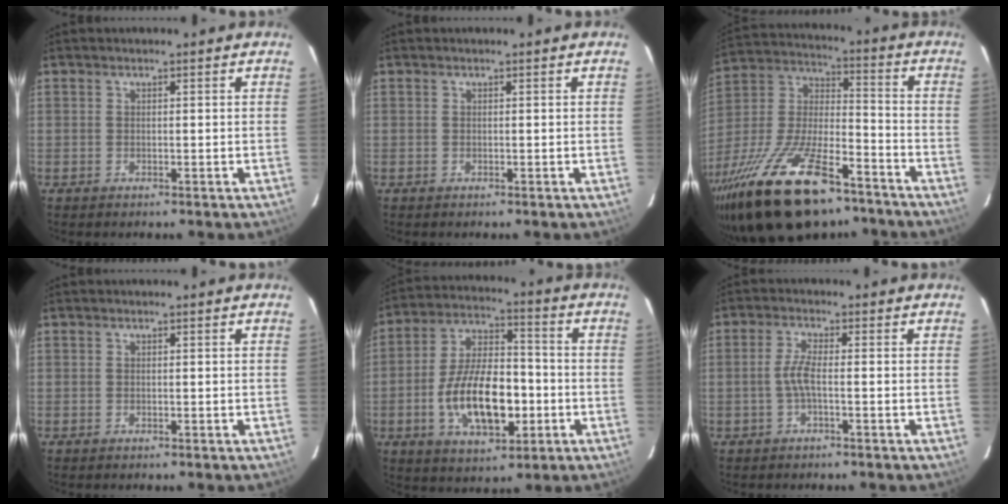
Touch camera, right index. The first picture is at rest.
{"total": 0.0}
{"total": 26.9, "force": [-18.1, 10.1, 17.2], "torque": [-0.344, -0.023, -0.299]}
{"total": 0.0}
{"total": 16.0, "force": [-4.2, 7.7, 13.3], "torque": [-0.259, 0.006, -0.063]}
{"total": 3.1, "force": [-0.9, 0.2, 3.0], "torque": [-0.066, 0.003, -0.018]}